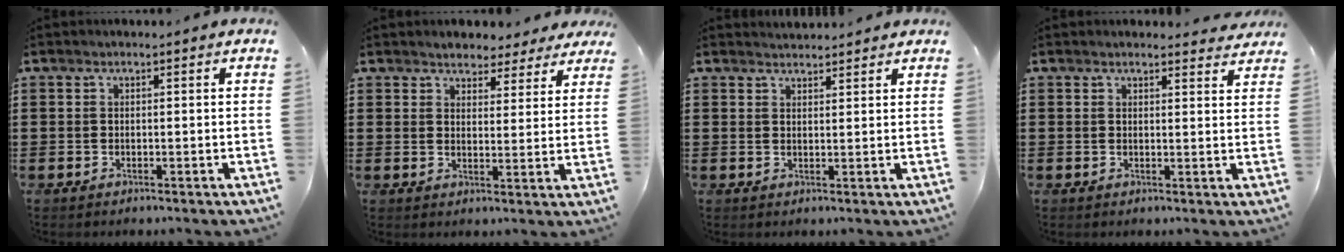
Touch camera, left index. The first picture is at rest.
{"total": 3.5, "force": [3.4, 1.1, -0.1], "torque": [-0.006, -0.009, 0.060]}
{"total": 1.8, "force": [1.8, 0.2, 0.0], "torque": [-0.004, 0.001, 0.036]}
{"total": 1.9, "force": [1.9, 0.4, 0.1], "torque": [0.000, -0.005, 0.034]}